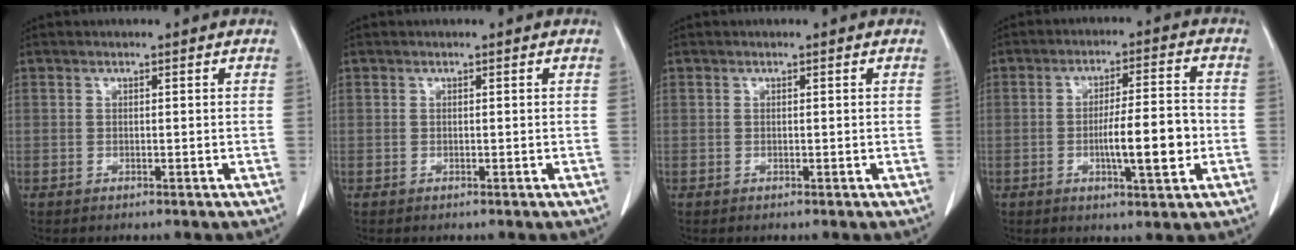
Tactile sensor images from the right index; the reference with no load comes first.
{"total": 0.0}
{"total": 0.0}
{"total": 9.1, "force": [-2.0, 1.1, 8.8], "torque": [-0.143, 0.002, -0.032]}